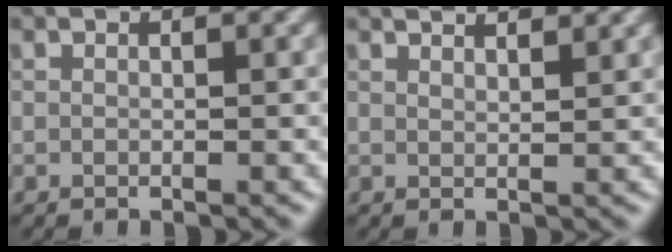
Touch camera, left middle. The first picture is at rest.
{"total": 3.4, "force": [2.8, 1.0, 1.6], "torque": [0.000, 0.016, 0.015]}